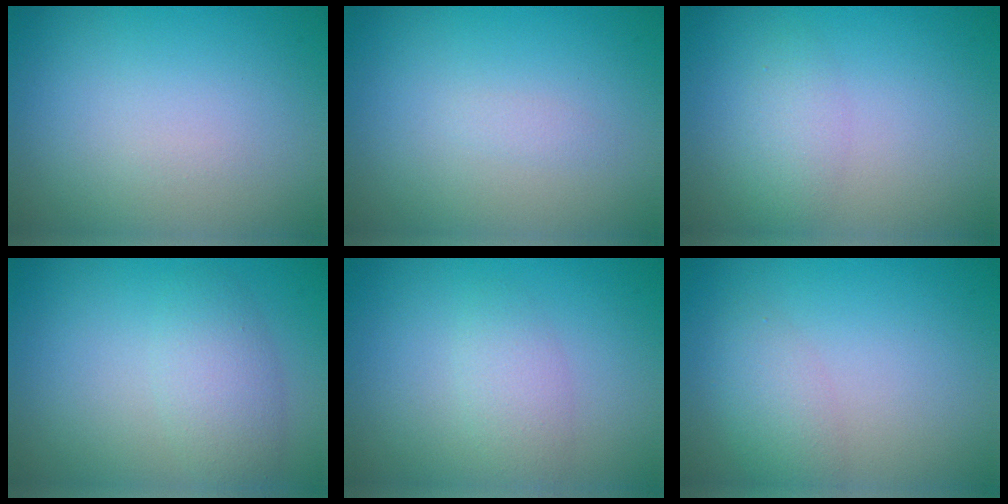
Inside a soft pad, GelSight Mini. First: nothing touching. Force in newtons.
{"total": 0.5, "press": 0.5, "slide": 0.0}
{"total": 1.8, "press": 1.8, "slide": 0.0}
{"total": 3.1, "press": 3.1, "slide": 0.1}
{"total": 2.1, "press": 2.0, "slide": 0.0}
{"total": 2.1, "press": 2.1, "slide": 0.1}